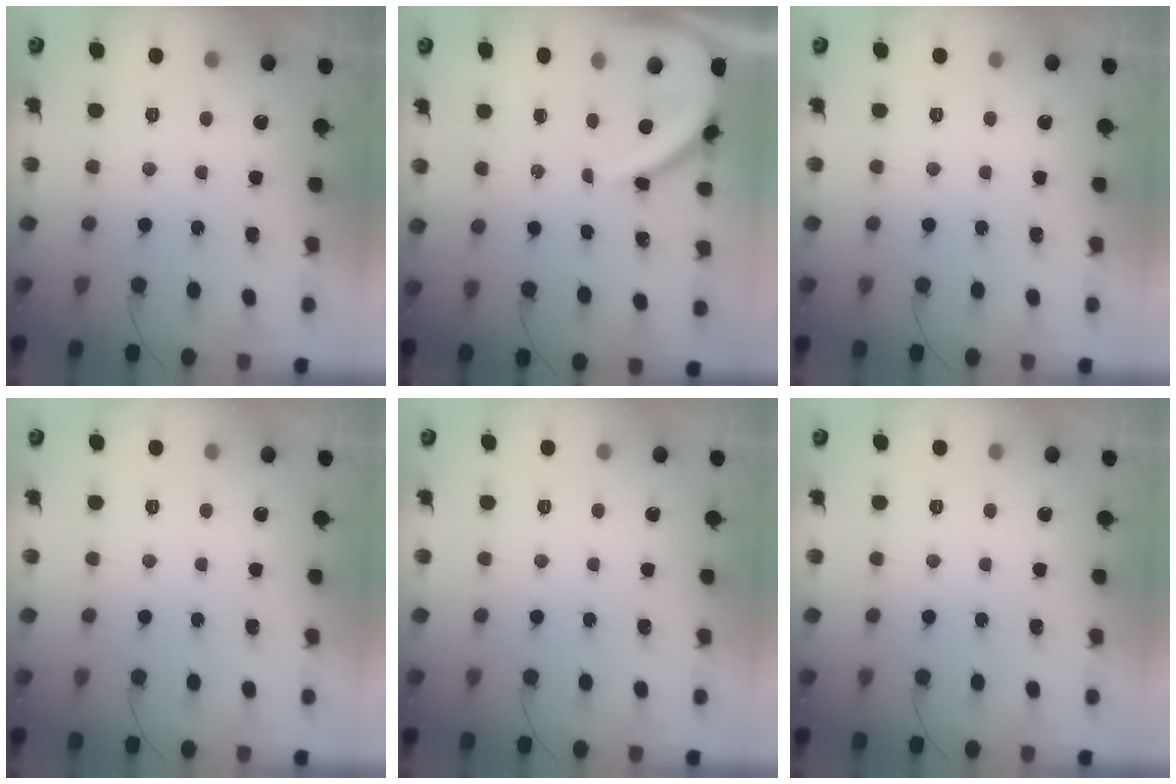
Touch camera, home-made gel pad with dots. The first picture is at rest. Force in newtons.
{"total": 8.7, "press": 8.6, "slide": 1.0}
{"total": 0.0}
{"total": 0.0}
{"total": 0.0}
{"total": 0.0}